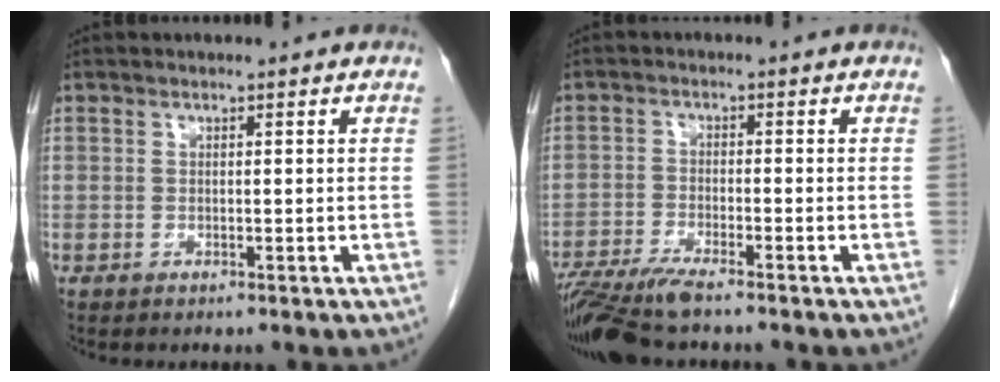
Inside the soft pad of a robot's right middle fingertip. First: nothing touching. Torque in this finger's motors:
{"motor_torque": [0.98, -0.88, 0.36, 0.06]}